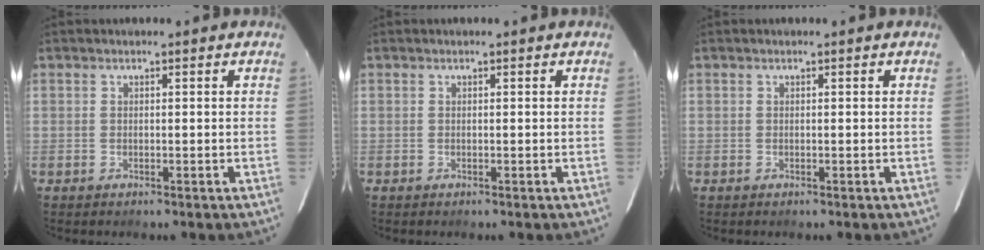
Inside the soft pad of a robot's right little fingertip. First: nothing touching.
{"total": 0.0}
{"total": 0.0}